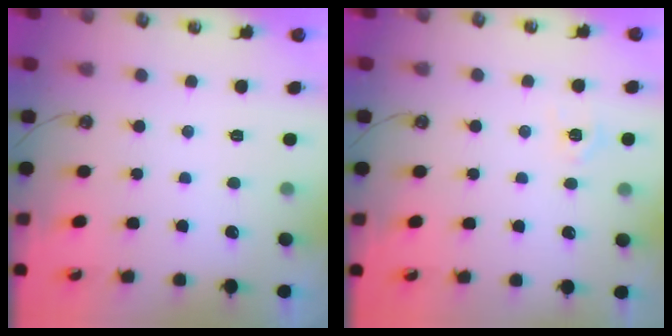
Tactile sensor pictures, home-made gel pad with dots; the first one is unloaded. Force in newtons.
{"total": 5.9, "press": 5.9, "slide": 0.6}